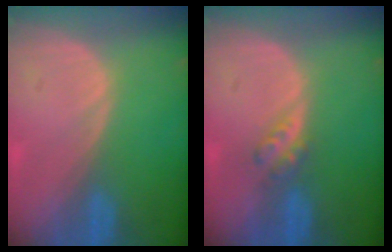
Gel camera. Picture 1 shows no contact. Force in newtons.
{"total": 2.9, "press": 2.5, "slide": 1.5}